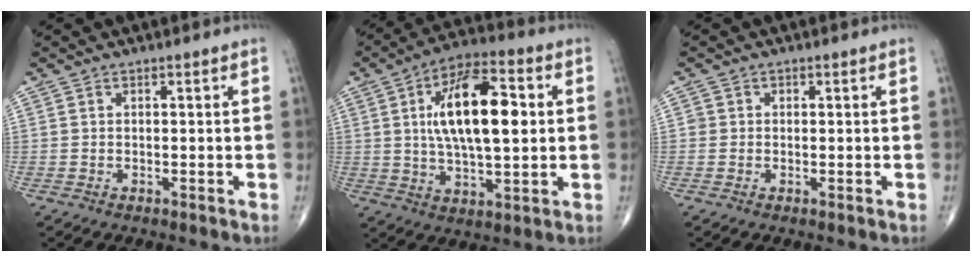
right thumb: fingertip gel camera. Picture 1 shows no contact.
{"total": 17.8, "force": [2.9, 7.6, 15.8], "torque": [-0.255, 0.008, 0.045]}
{"total": 1.0, "force": [0.0, 1.0, 0.1], "torque": [0.007, 0.004, -0.002]}